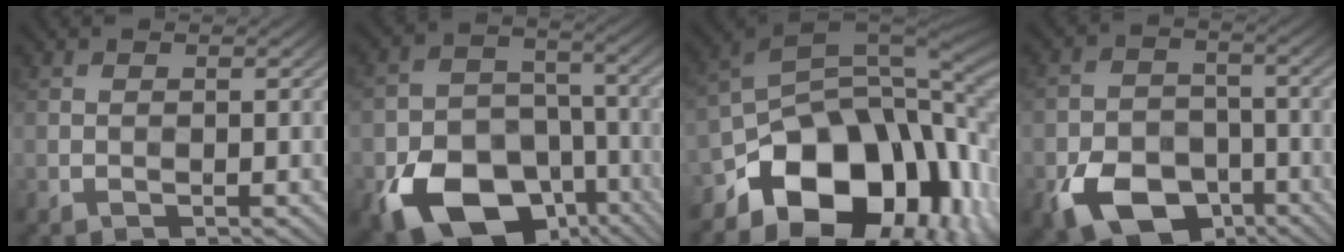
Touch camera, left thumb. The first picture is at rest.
{"total": 15.8, "force": [-8.4, 10.3, 8.6], "torque": [-0.176, -0.049, -0.137]}
{"total": 16.6, "force": [-6.9, 10.8, 10.7], "torque": [-0.165, -0.015, -0.130]}
{"total": 11.1, "force": [-5.9, 7.3, 6.0], "torque": [-0.124, -0.027, -0.105]}